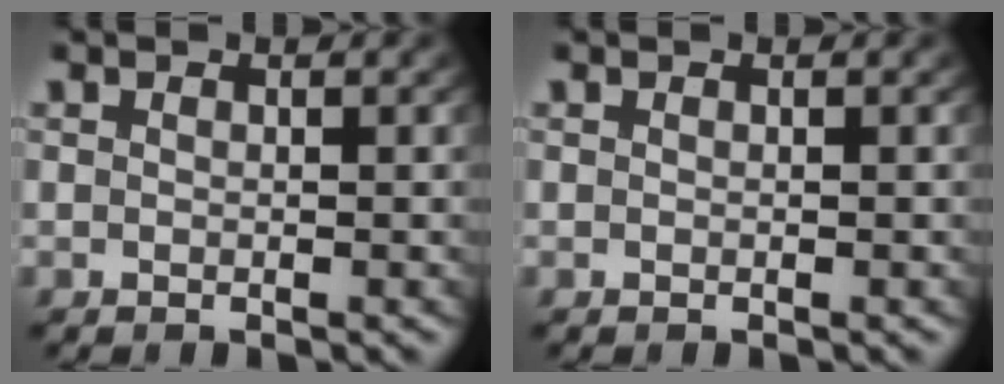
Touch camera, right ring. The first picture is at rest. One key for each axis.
{"total": 0.0}